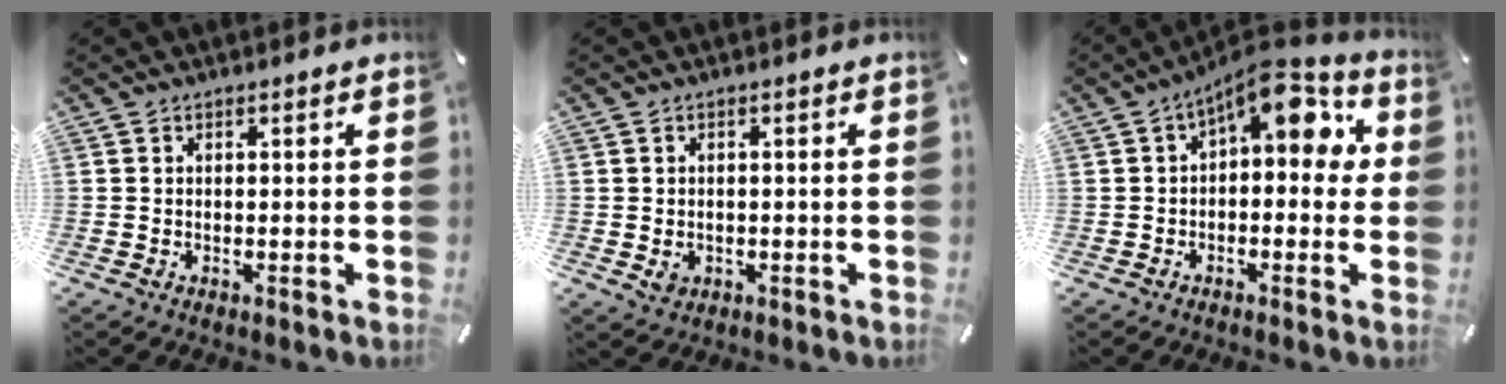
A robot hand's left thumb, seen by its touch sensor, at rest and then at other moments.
{"total": 2.3, "force": [-0.5, 2.0, 1.1], "torque": [-0.010, 0.000, -0.010]}
{"total": 11.8, "force": [4.7, 5.4, 9.4], "torque": [-0.135, -0.031, 0.078]}